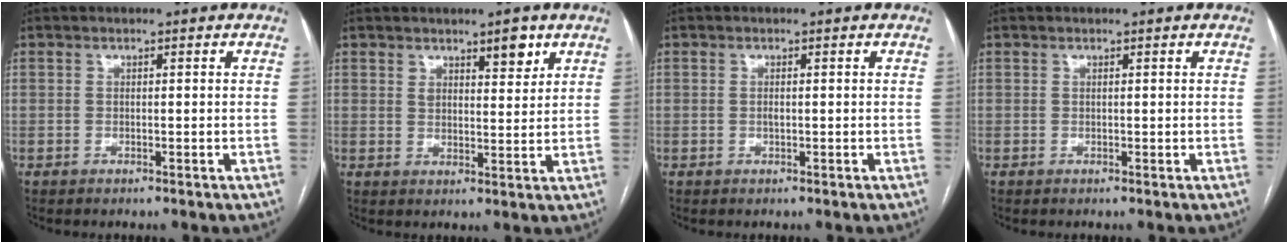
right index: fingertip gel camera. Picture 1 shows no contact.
{"total": 4.5, "force": [3.0, 1.6, 3.0], "torque": [-0.046, -0.003, 0.047]}
{"total": 0.7, "force": [-0.1, 0.3, 0.6], "torque": [-0.013, 0.000, -0.001]}
{"total": 0.0}